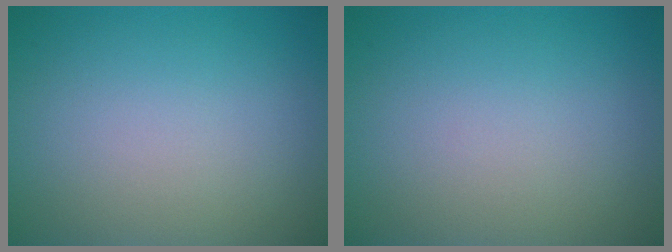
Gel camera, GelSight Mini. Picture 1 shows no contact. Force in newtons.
{"total": 0.0}